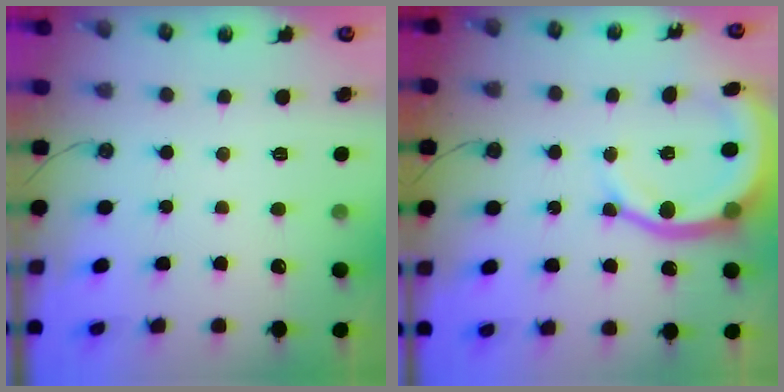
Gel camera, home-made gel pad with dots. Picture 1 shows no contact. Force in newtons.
{"total": 11.7, "press": 11.5, "slide": 2.1}